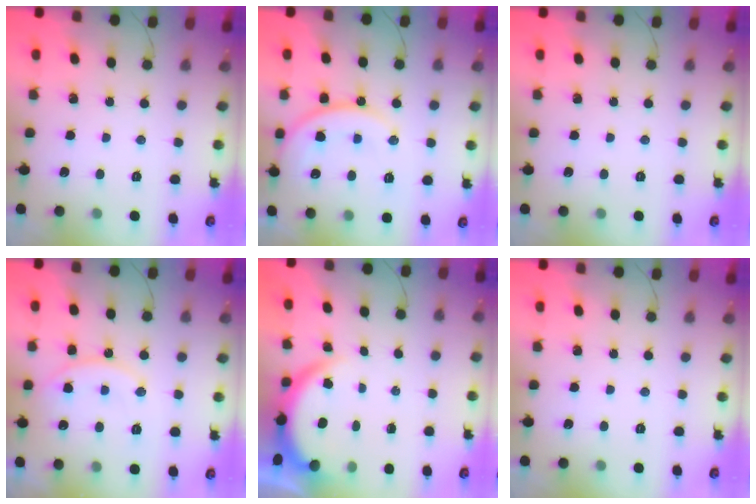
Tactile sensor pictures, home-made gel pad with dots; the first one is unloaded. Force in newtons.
{"total": 14.6, "press": 14.6, "slide": 1.3}
{"total": 0.0}
{"total": 12.4, "press": 12.4, "slide": 0.8}
{"total": 3.9, "press": 3.9, "slide": 0.2}
{"total": 0.0}